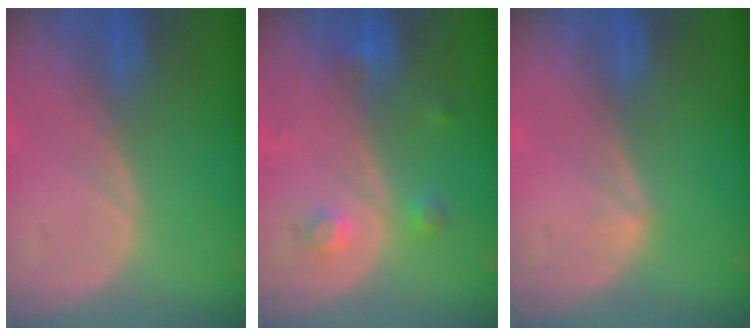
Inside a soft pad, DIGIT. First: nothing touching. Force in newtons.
{"total": 3.3, "press": 3.1, "slide": 1.1}
{"total": 0.6, "press": 0.4, "slide": 0.5}